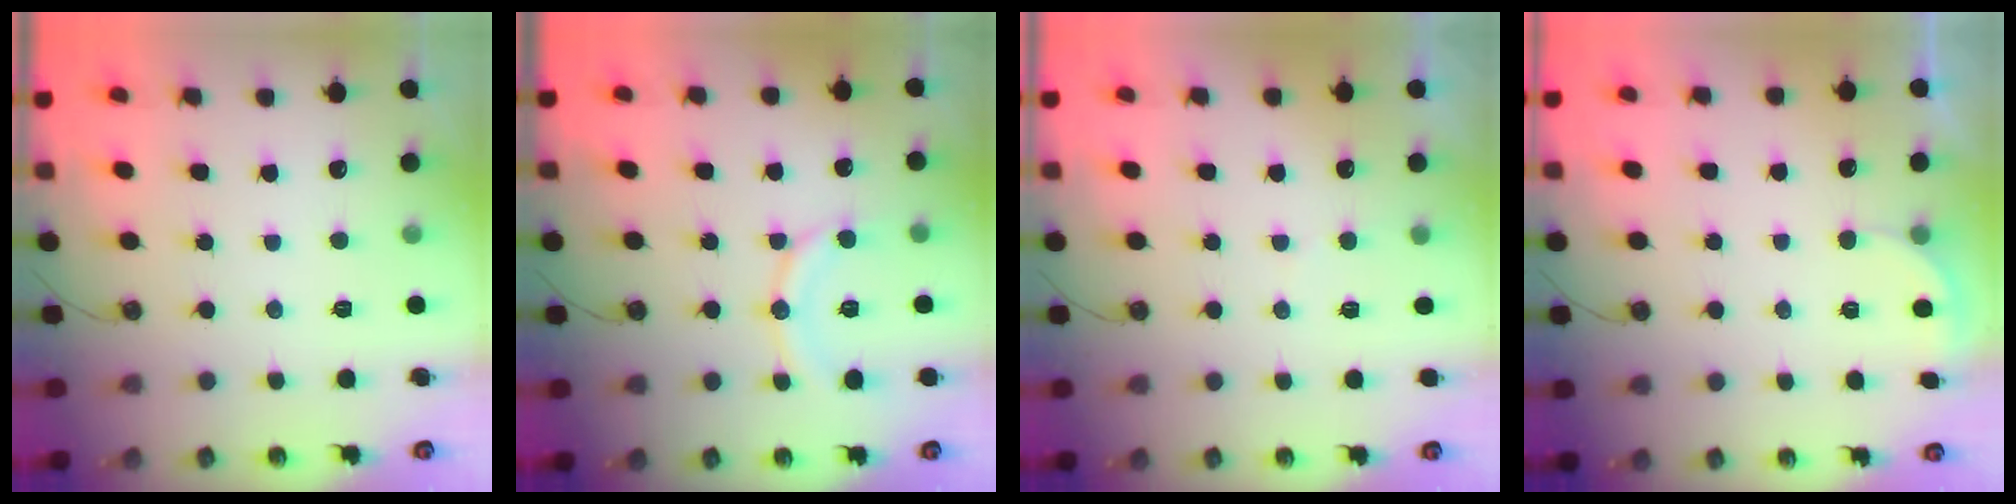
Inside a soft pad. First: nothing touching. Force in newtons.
{"total": 10.8, "press": 10.8, "slide": 1.1}
{"total": 2.8, "press": 2.7, "slide": 0.3}
{"total": 2.1, "press": 2.1, "slide": 0.6}